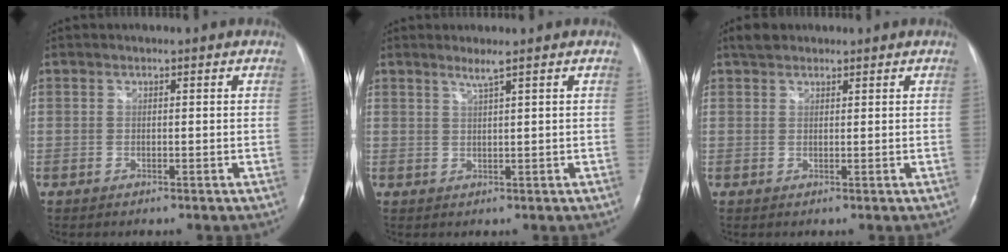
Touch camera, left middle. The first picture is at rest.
{"total": 1.7, "force": [1.2, -0.6, 1.0], "torque": [-0.028, -0.006, 0.026]}
{"total": 2.3, "force": [1.9, 1.2, 0.6], "torque": [-0.015, 0.014, 0.031]}